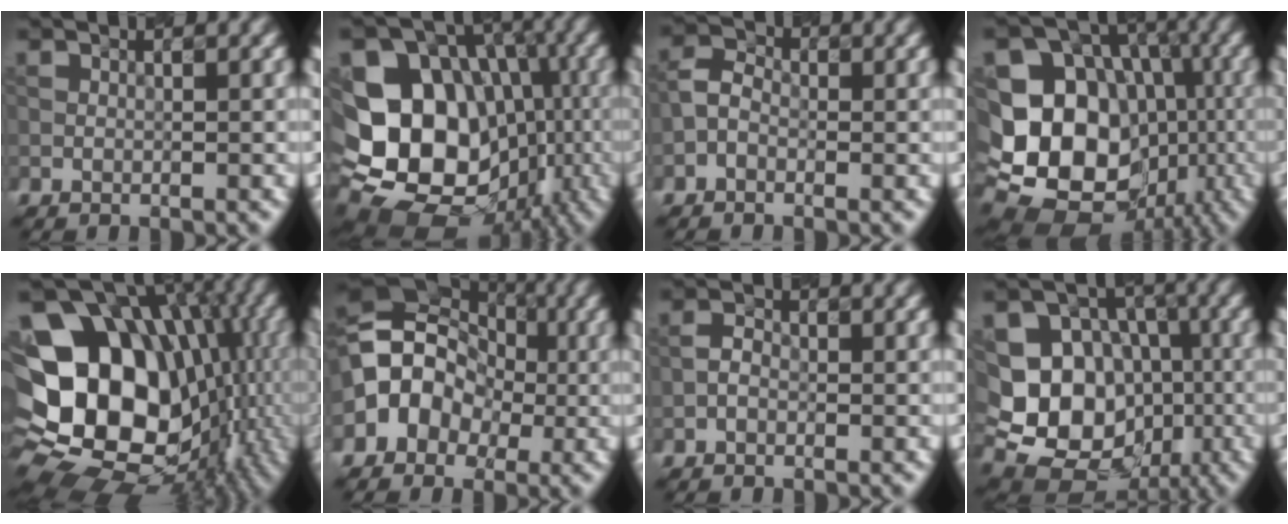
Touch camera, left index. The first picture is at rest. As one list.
[{"total": 19.0, "force": [-3.6, 15.9, 9.7], "torque": [-0.164, -0.002, -0.057]}, {"total": 1.8, "force": [-0.8, 1.3, 1.0], "torque": [-0.020, 0.012, -0.024]}, {"total": 18.0, "force": [-3.4, 15.5, 8.6], "torque": [-0.169, 0.011, -0.064]}, {"total": 18.8, "force": [-0.4, 14.2, 12.4], "torque": [-0.207, -0.004, 0.020]}, {"total": 6.3, "force": [-1.1, 5.2, 3.4], "torque": [-0.035, 0.021, -0.040]}, {"total": 1.0, "force": [-0.4, 0.7, 0.7], "torque": [-0.014, 0.007, -0.013]}, {"total": 12.1, "force": [-1.4, 10.2, 6.3], "torque": [-0.110, 0.003, -0.038]}]